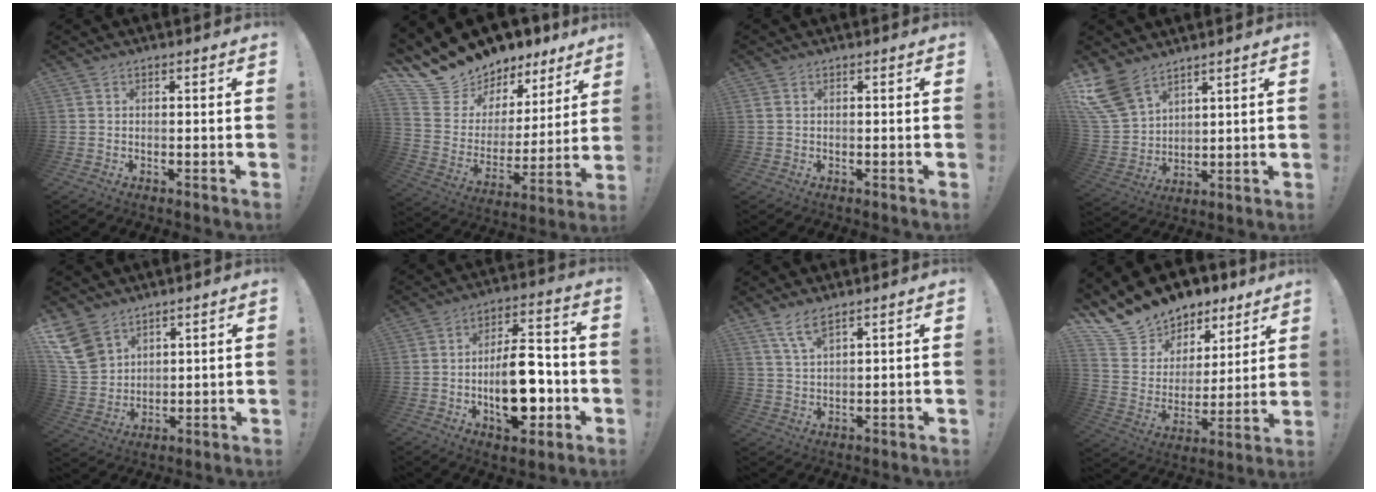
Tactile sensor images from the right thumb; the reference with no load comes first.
{"total": 13.8, "force": [12.5, 5.7, 1.3], "torque": [-0.050, -0.114, 0.240]}
{"total": 0.5, "force": [0.3, 0.4, 0.2], "torque": [-0.008, 0.003, 0.007]}
{"total": 12.2, "force": [8.7, 6.7, 5.2], "torque": [-0.116, -0.053, 0.172]}
{"total": 10.2, "force": [6.4, 7.0, 3.7], "torque": [-0.068, -0.038, 0.133]}
{"total": 17.6, "force": [-3.2, 8.8, 14.9], "torque": [-0.242, 0.008, -0.049]}
{"total": 4.9, "force": [3.5, 0.7, 3.3], "torque": [-0.058, -0.018, 0.061]}
{"total": 13.6, "force": [11.8, 6.6, 1.7], "torque": [-0.054, -0.097, 0.231]}